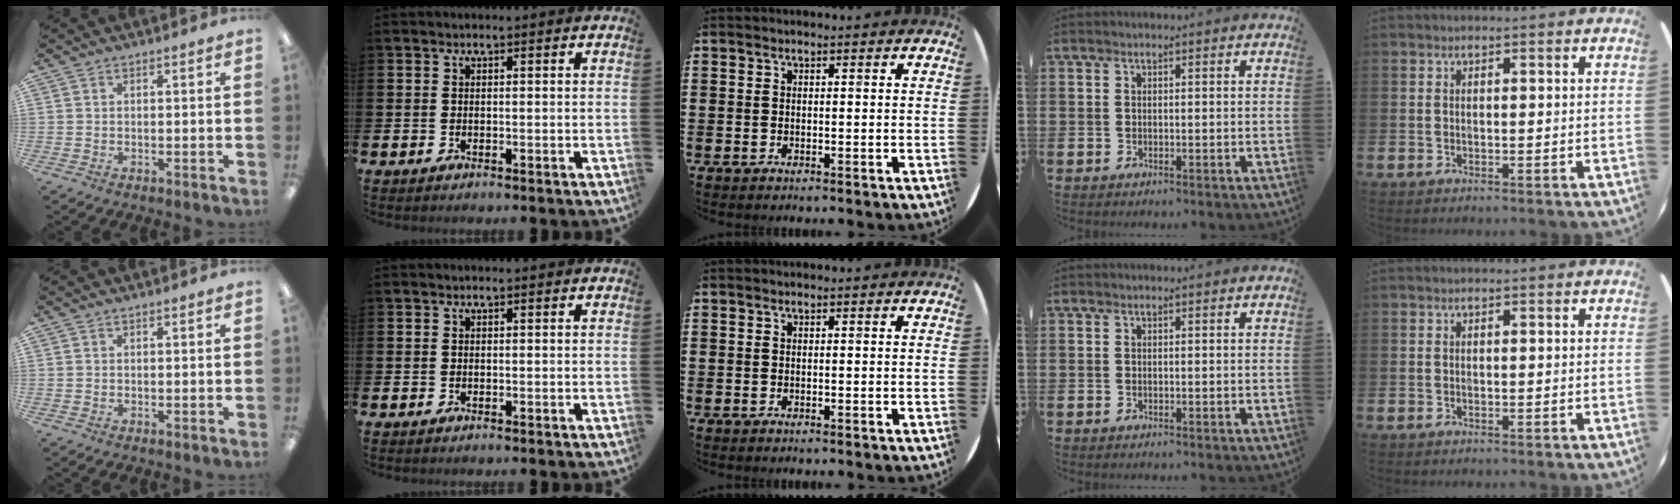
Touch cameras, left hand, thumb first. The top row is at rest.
{}